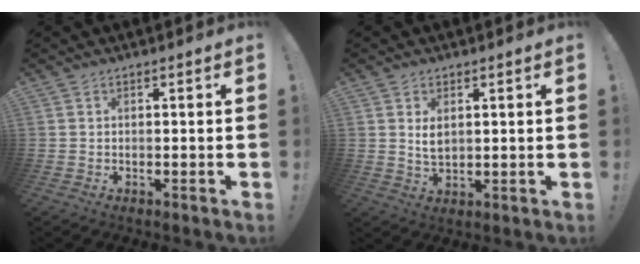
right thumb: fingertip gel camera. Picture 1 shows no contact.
{"total": 3.8, "force": [1.5, 2.0, 2.9], "torque": [-0.037, -0.009, 0.024]}